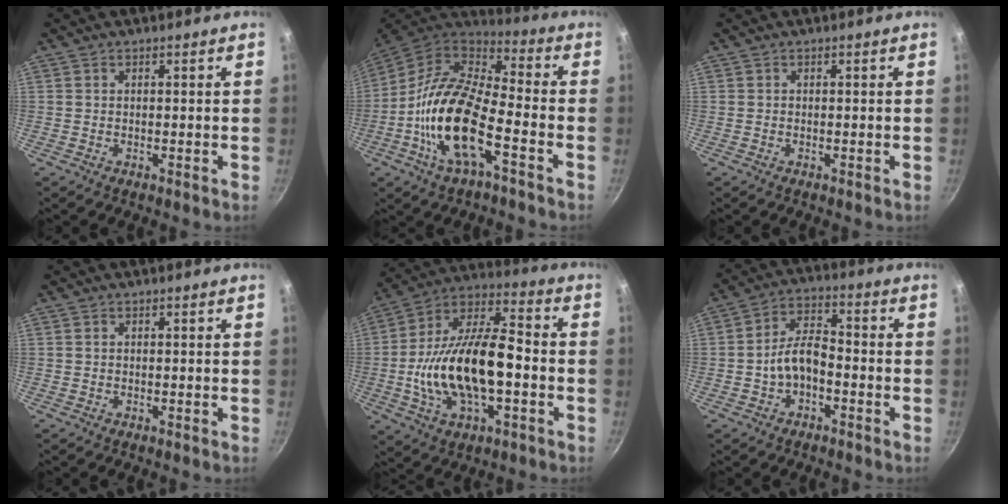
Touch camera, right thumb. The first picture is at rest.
{"total": 17.1, "force": [-6.1, 7.0, 14.3], "torque": [-0.270, 0.044, -0.134]}
{"total": 0.0}
{"total": 0.0}
{"total": 21.6, "force": [-3.3, 10.6, 18.6], "torque": [-0.327, 0.039, -0.065]}
{"total": 6.2, "force": [-2.8, 2.9, 4.7], "torque": [-0.086, 0.042, -0.054]}